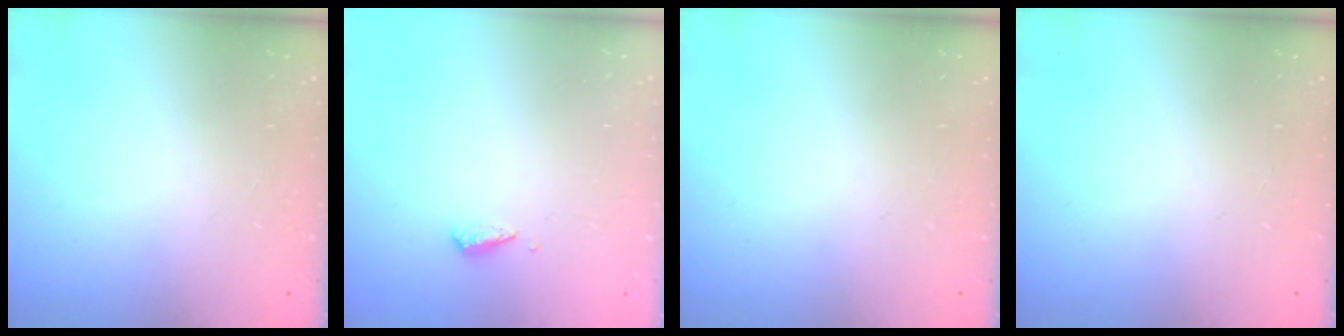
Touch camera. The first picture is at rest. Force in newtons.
{"total": 3.1, "press": 3.1, "slide": 0.3}
{"total": 0.0}
{"total": 0.0}